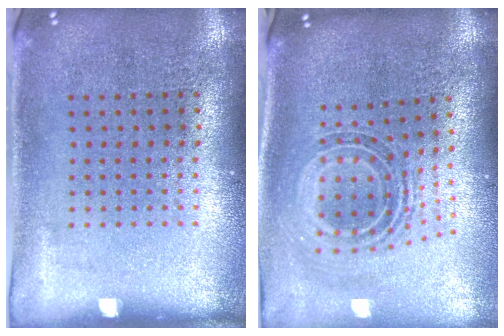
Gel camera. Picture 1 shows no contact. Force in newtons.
{"total": 1.2, "press": 1.0, "slide": 0.7}